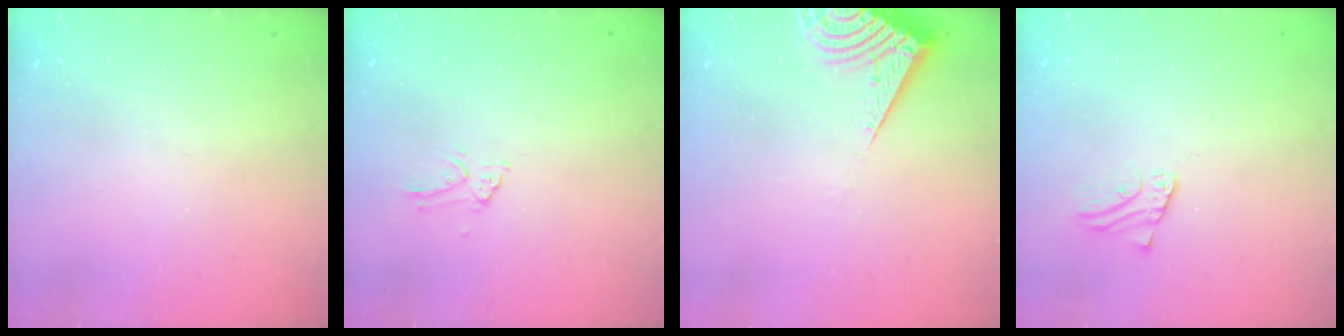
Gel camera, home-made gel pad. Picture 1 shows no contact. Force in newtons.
{"total": 3.0, "press": 3.0, "slide": 0.1}
{"total": 9.9, "press": 9.8, "slide": 1.3}
{"total": 1.8, "press": 1.8, "slide": 0.1}